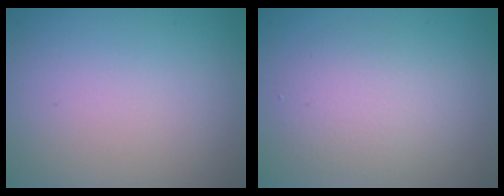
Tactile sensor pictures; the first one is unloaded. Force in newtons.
{"total": 2.9, "press": 2.9, "slide": 0.2}